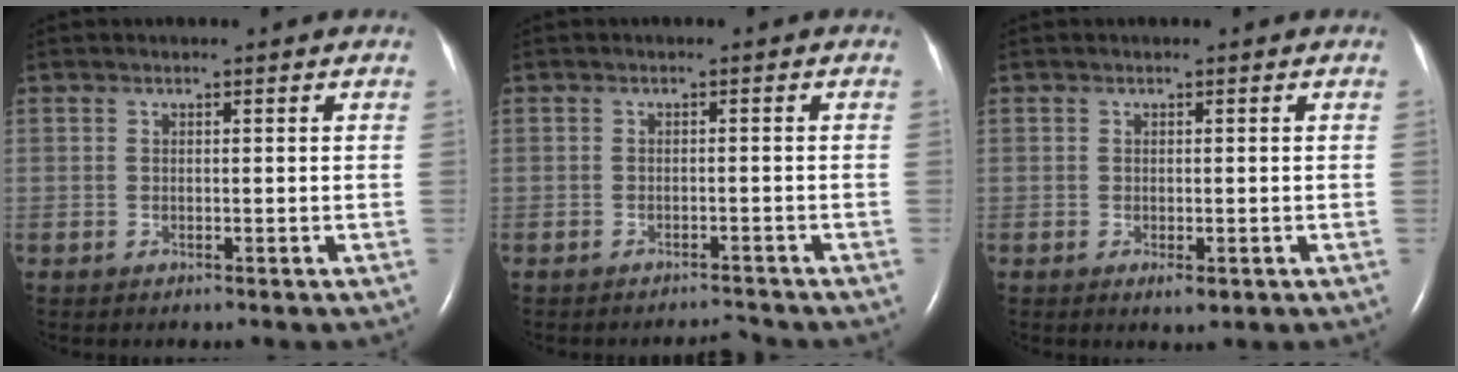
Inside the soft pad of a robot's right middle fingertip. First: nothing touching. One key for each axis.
{"total": 1.8, "fx": -1.8, "fy": 0.0, "fz": 0.0, "tx": 0.000, "ty": -0.009, "tz": -0.025}
{"total": 1.6, "fx": -0.7, "fy": 0.6, "fz": 1.3, "tx": -0.019, "ty": -0.003, "tz": -0.006}